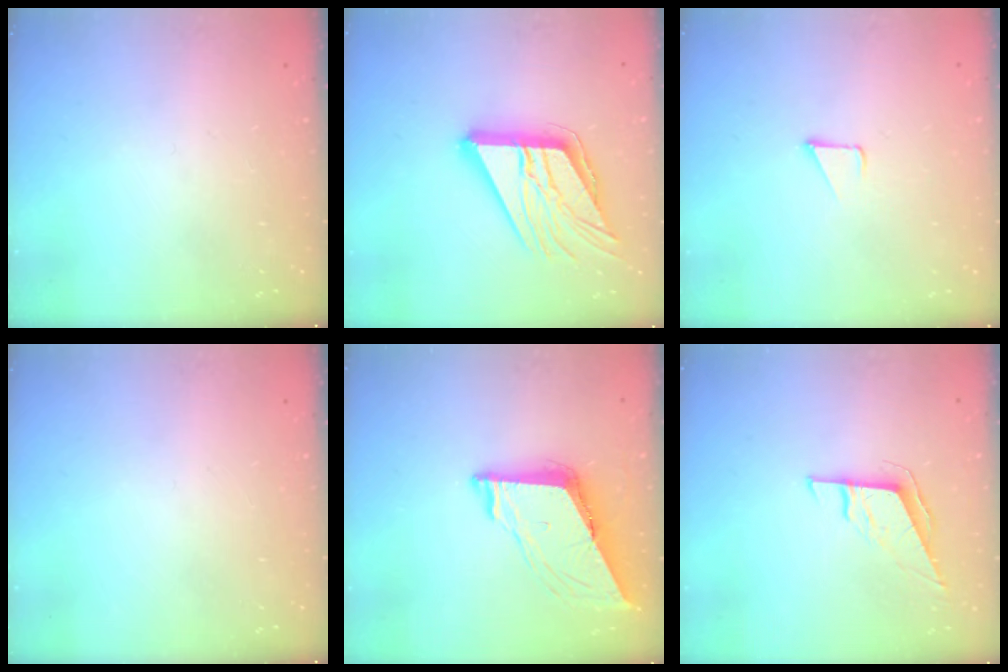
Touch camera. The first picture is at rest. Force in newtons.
{"total": 19.1, "press": 19.0, "slide": 2.2}
{"total": 1.5, "press": 1.5, "slide": 0.1}
{"total": 0.0}
{"total": 8.4, "press": 8.4, "slide": 0.6}
{"total": 6.0, "press": 5.9, "slide": 0.9}